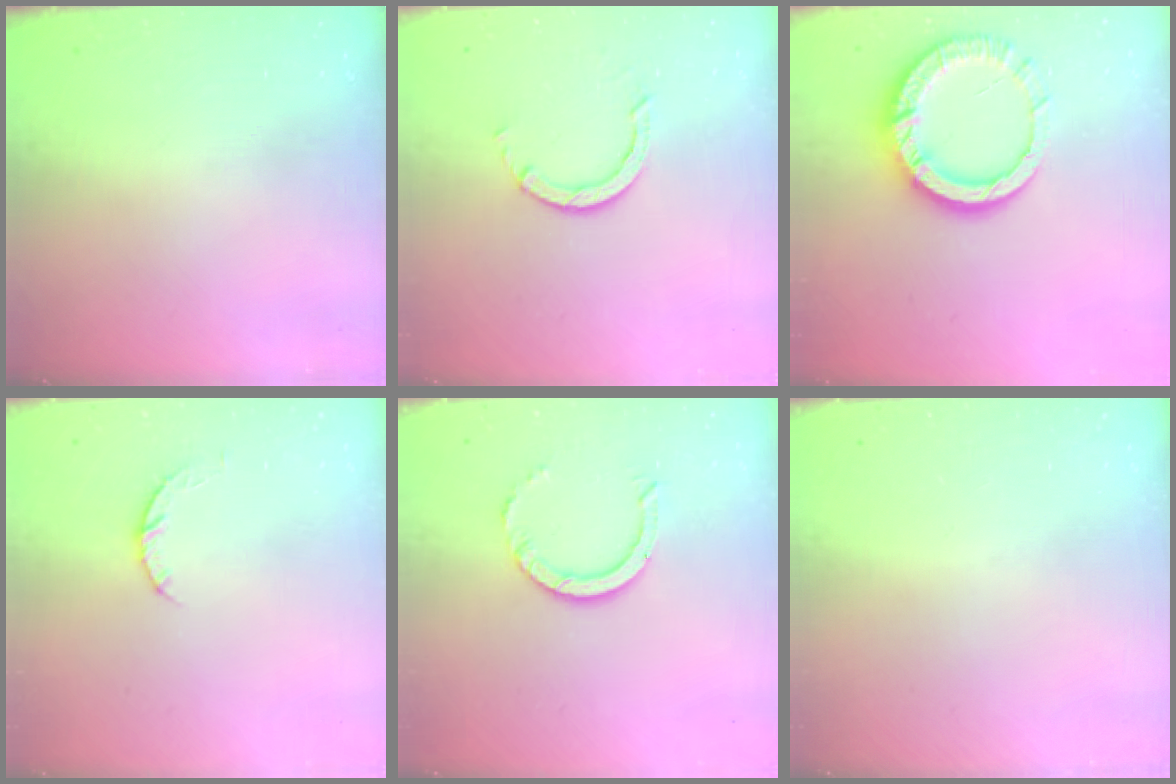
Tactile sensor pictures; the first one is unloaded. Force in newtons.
{"total": 2.6, "press": 2.6, "slide": 0.3}
{"total": 13.0, "press": 12.9, "slide": 1.3}
{"total": 4.1, "press": 4.1, "slide": 0.6}
{"total": 7.2, "press": 7.2, "slide": 0.5}
{"total": 0.0}